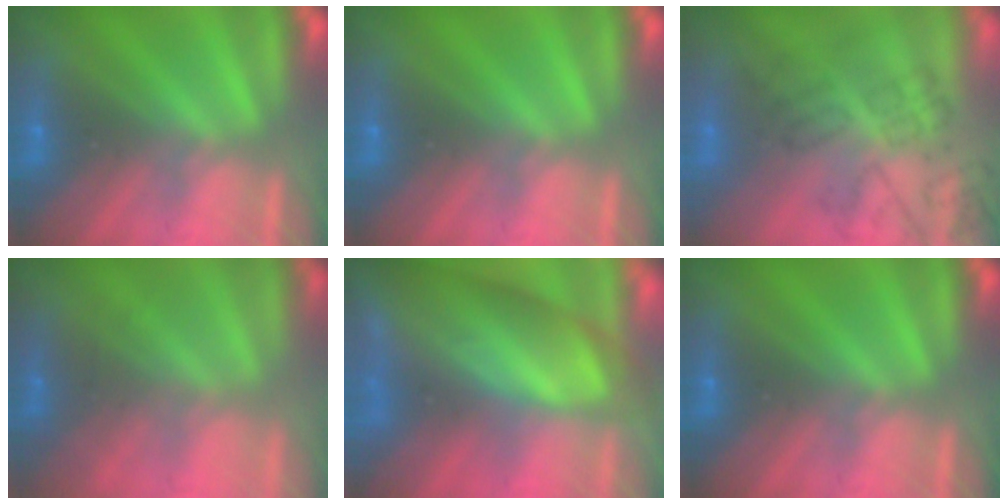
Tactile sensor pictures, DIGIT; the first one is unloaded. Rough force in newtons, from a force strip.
{"total": 0.0}
{"total": 4.8}
{"total": 1.6}
{"total": 10.5}
{"total": 0.0}